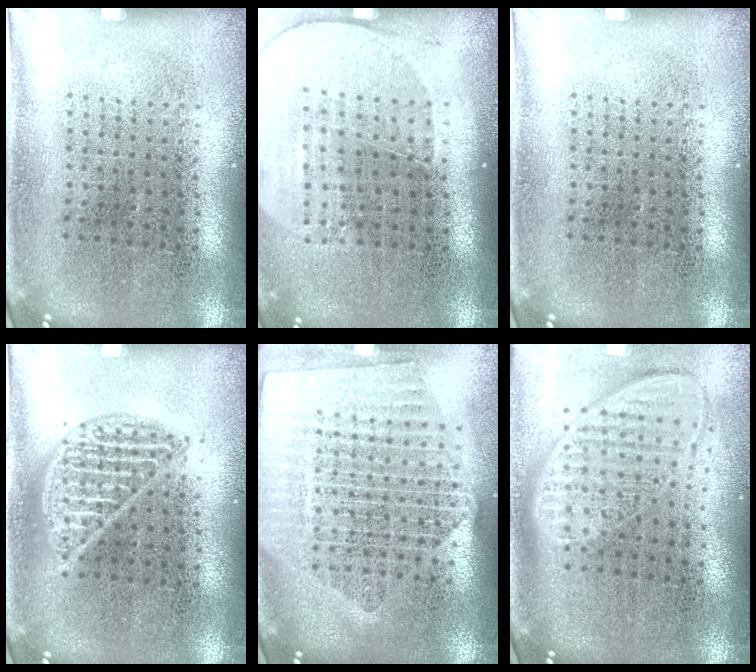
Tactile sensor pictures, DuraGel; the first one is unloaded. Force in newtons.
{"total": 1.7, "press": 1.5, "slide": 0.7}
{"total": 0.0}
{"total": 1.1, "press": 1.0, "slide": 0.2}
{"total": 2.4, "press": 2.1, "slide": 1.1}
{"total": 2.0, "press": 1.5, "slide": 1.2}